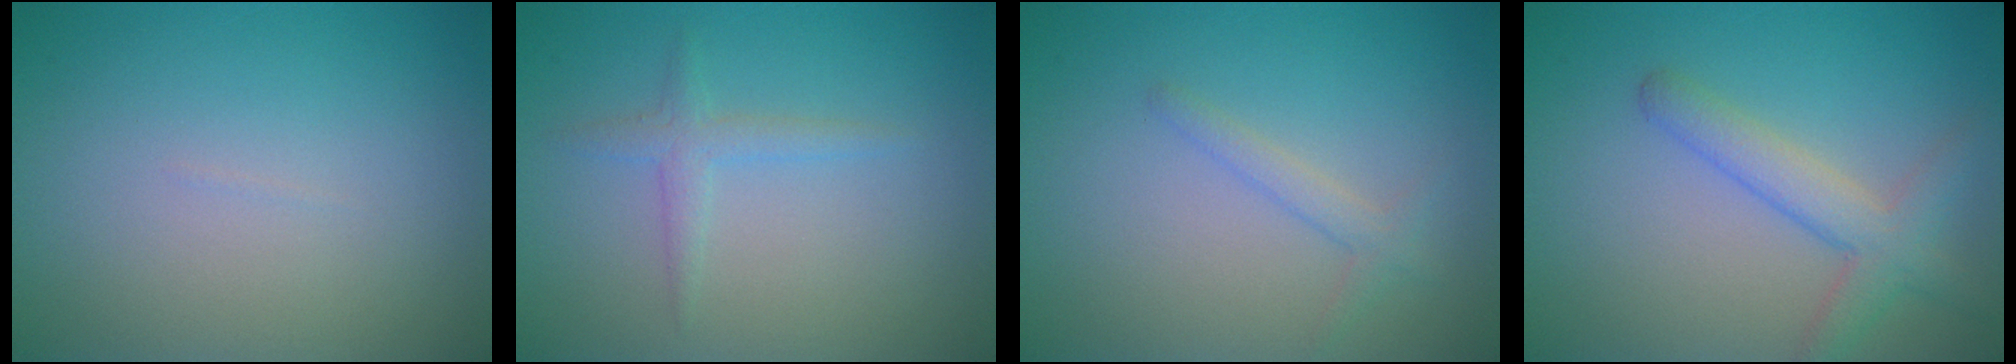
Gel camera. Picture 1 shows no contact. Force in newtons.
{"total": 1.6, "press": 1.6, "slide": 0.1}
{"total": 1.4, "press": 1.4, "slide": 0.1}
{"total": 3.5, "press": 3.5, "slide": 0.2}